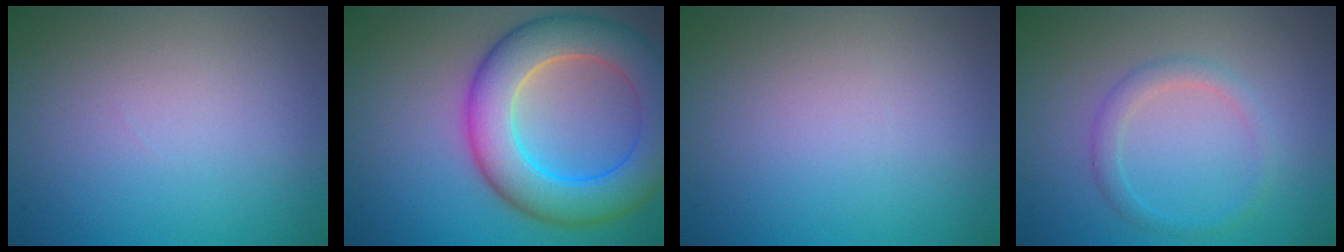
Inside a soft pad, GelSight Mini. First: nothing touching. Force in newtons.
{"total": 9.3, "press": 9.3, "slide": 0.3}
{"total": 0.0}
{"total": 1.7, "press": 1.7, "slide": 0.0}